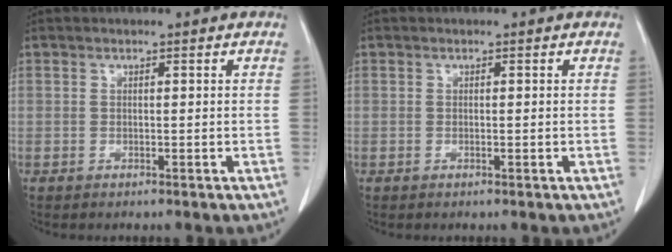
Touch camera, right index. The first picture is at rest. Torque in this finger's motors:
{"motor_torque": [-0.19, 0.16, 0.00, 0.00]}